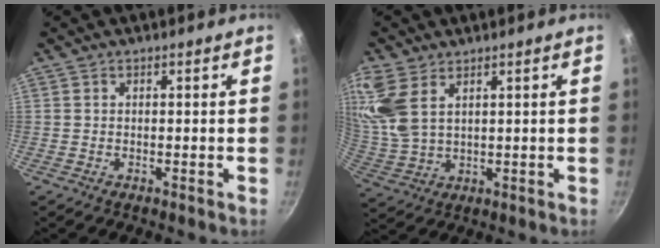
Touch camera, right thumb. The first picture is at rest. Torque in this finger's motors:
{"motor_torque": [-0.01, 0.28, 0.96, 0.63, 0.19]}